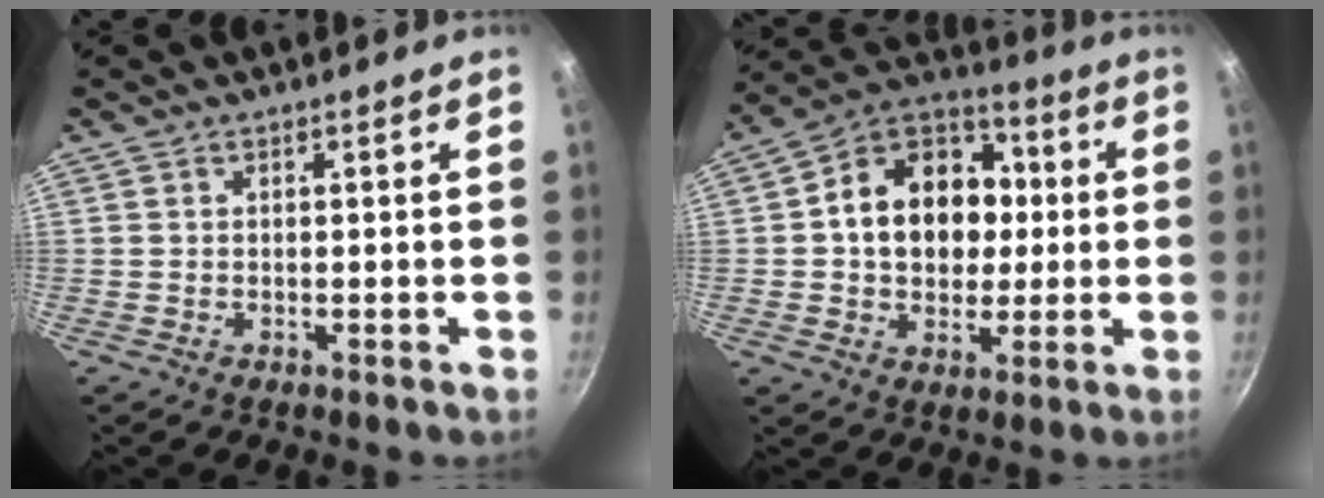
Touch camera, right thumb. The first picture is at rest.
{"total": 17.7, "force": [1.5, 13.7, 11.1], "torque": [-0.145, 0.028, 0.010]}